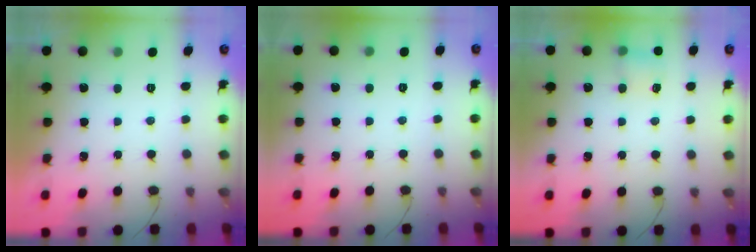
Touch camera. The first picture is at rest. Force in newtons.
{"total": 2.4, "press": 1.6, "slide": 1.8}
{"total": 4.3, "press": 4.2, "slide": 1.2}